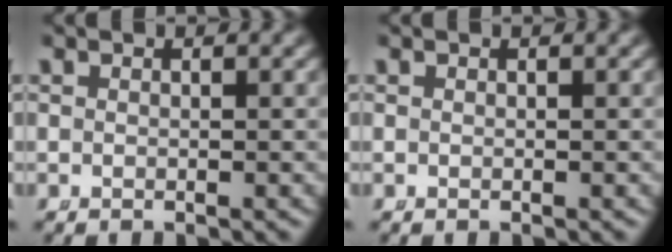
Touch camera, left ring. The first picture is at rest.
{"total": 0.0}